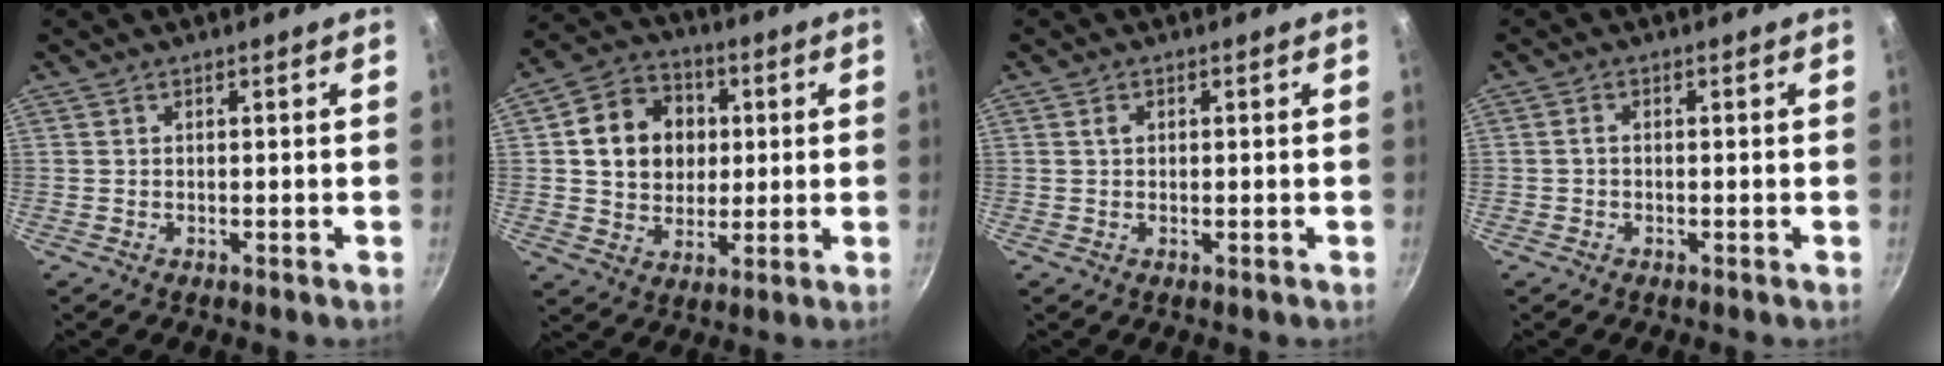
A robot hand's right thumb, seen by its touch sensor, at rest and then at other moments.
{"total": 13.5, "force": [2.2, 11.4, 6.9], "torque": [-0.084, 0.012, 0.033]}
{"total": 1.3, "force": [0.3, 0.9, 0.9], "torque": [-0.013, 0.002, 0.003]}
{"total": 1.0, "force": [-0.2, 0.8, 0.5], "torque": [-0.009, 0.006, -0.005]}